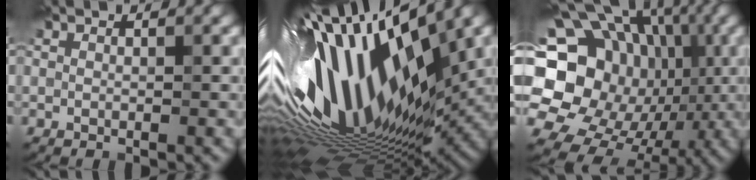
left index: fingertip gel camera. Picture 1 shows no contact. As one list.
[{"total": 17.6, "force": [2.3, 6.7, 16.0], "torque": [-0.283, 0.004, 0.036]}, {"total": 19.5, "force": [0.9, 16.9, 9.6], "torque": [-0.173, 0.022, 0.006]}]